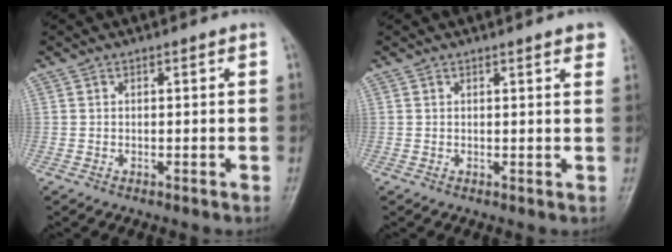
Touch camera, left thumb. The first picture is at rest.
{"total": 3.9, "force": [2.7, 0.7, 2.7], "torque": [-0.022, 0.000, 0.025]}